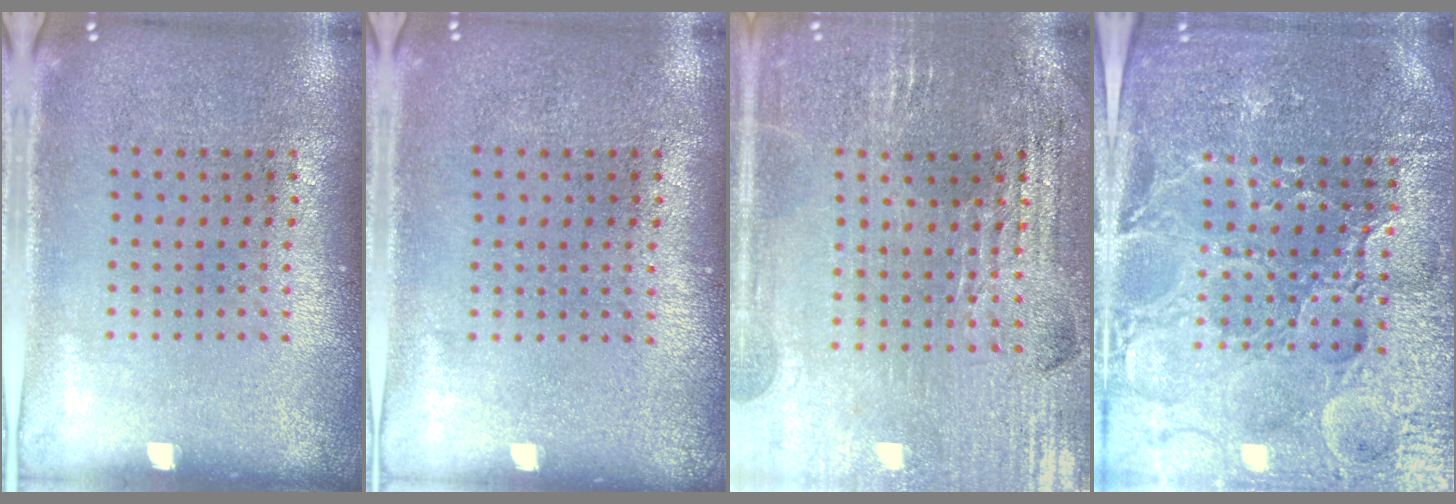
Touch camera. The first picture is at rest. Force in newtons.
{"total": 0.0}
{"total": 2.9, "press": 2.8, "slide": 0.5}
{"total": 4.6, "press": 4.4, "slide": 1.5}